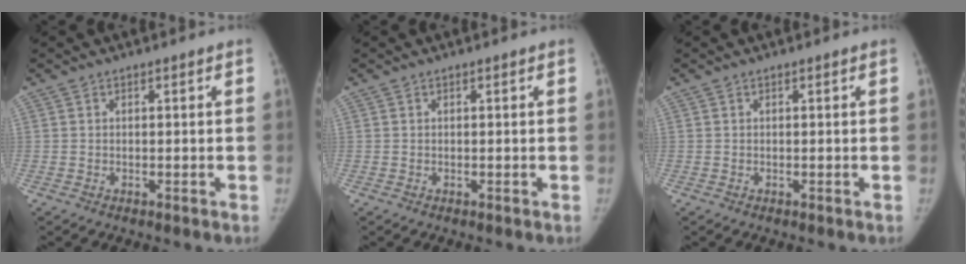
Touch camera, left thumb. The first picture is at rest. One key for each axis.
{"total": 0.0}
{"total": 0.0}